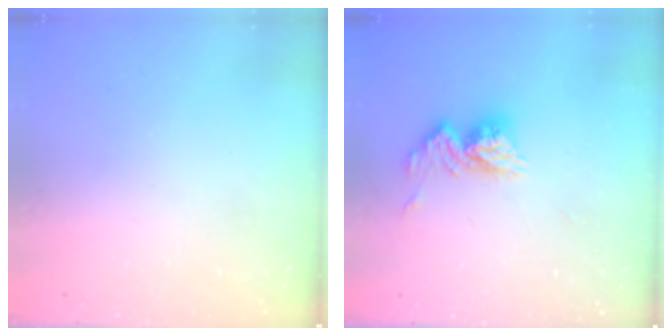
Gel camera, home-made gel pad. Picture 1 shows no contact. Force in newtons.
{"total": 11.5, "press": 11.4, "slide": 1.1}